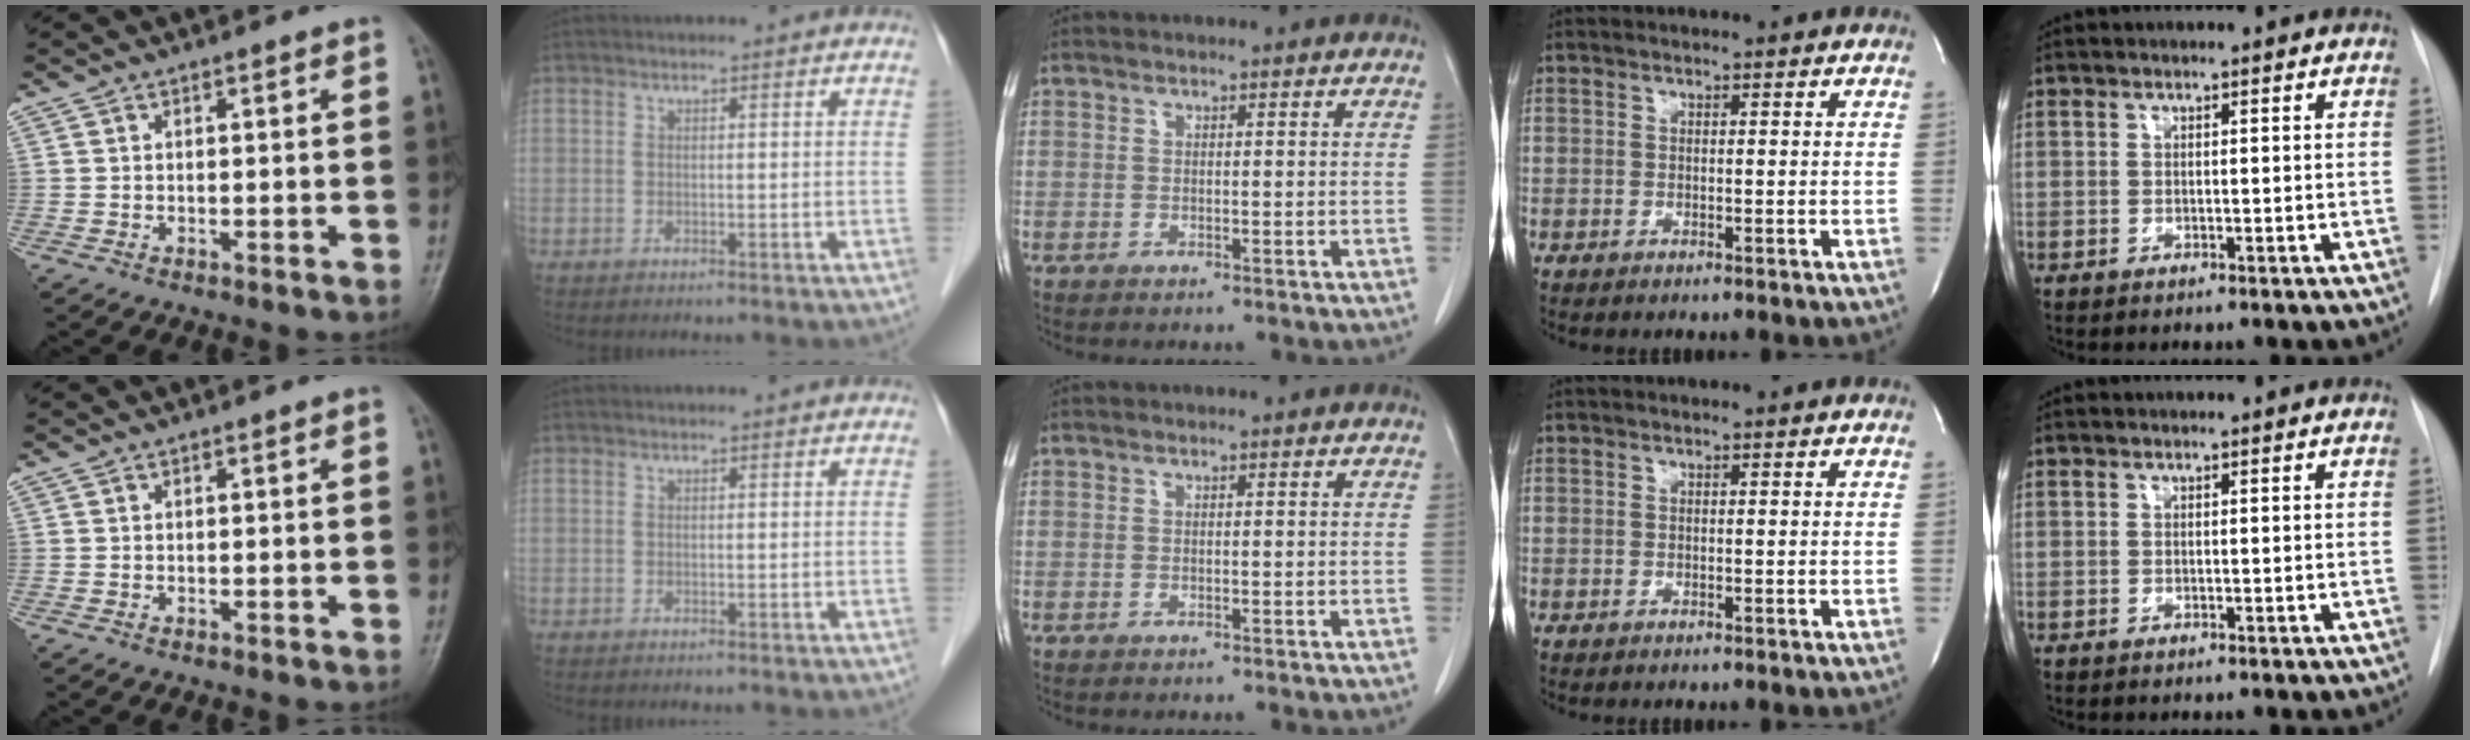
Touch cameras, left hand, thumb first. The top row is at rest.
{}